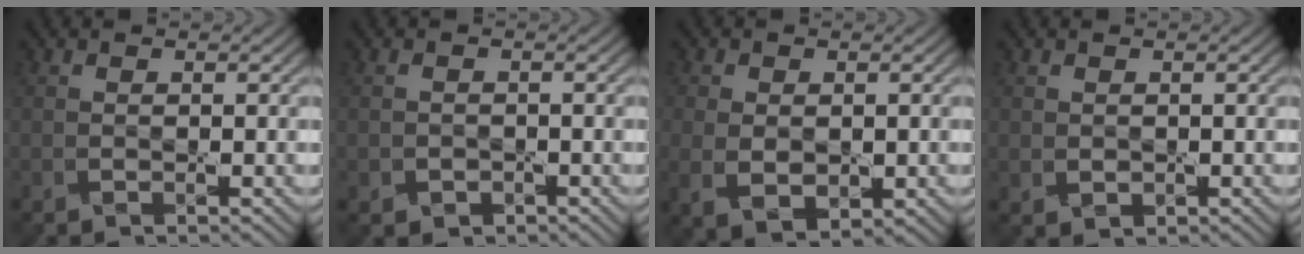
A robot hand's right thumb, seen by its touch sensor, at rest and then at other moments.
{"total": 1.6, "force": [-0.8, 1.4, 0.4], "torque": [-0.002, -0.008, -0.015]}
{"total": 4.8, "force": [-0.8, 3.2, 3.5], "torque": [-0.082, -0.018, -0.005]}
{"total": 1.0, "force": [0.2, 0.9, 0.4], "torque": [-0.012, -0.007, 0.009]}